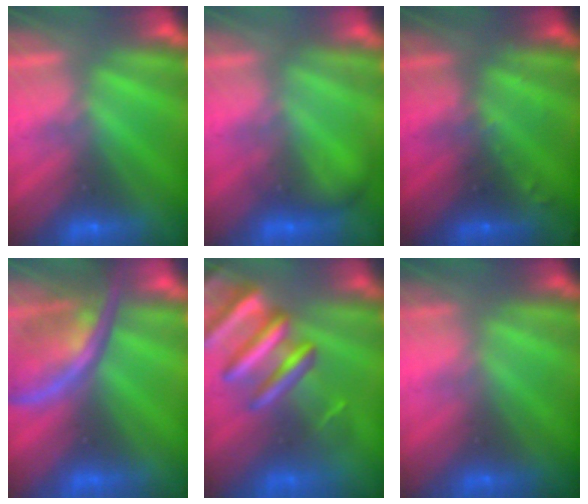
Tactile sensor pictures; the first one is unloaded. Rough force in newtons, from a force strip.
{"total": 1.8}
{"total": 2.9}
{"total": 2.6}
{"total": 9.4}
{"total": 2.4}